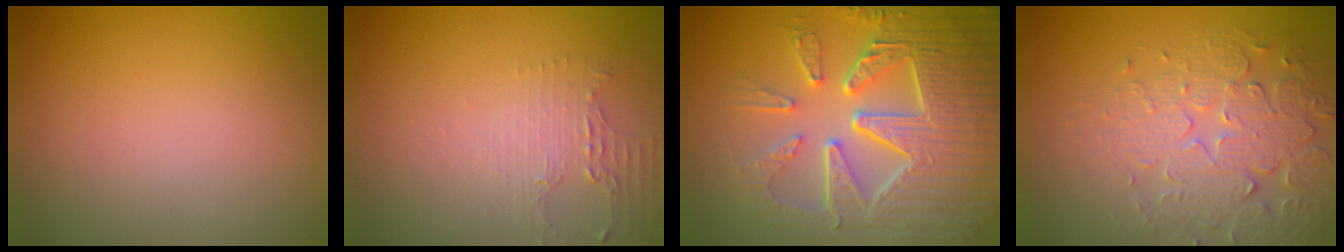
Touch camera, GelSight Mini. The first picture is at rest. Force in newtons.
{"total": 2.0, "press": 1.5, "slide": 1.3}
{"total": 10.1, "press": 6.8, "slide": 7.5}
{"total": 5.0, "press": 4.4, "slide": 2.5}